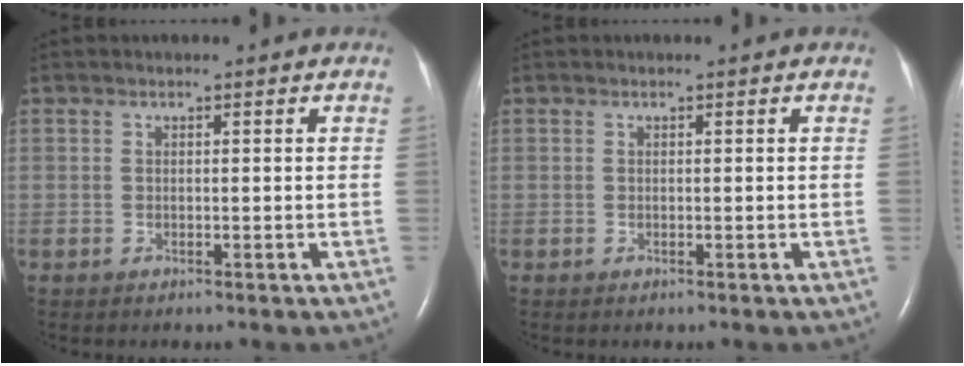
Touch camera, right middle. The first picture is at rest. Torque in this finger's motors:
{"motor_torque": [-0.01, 0.05, 0.01, 0.00]}